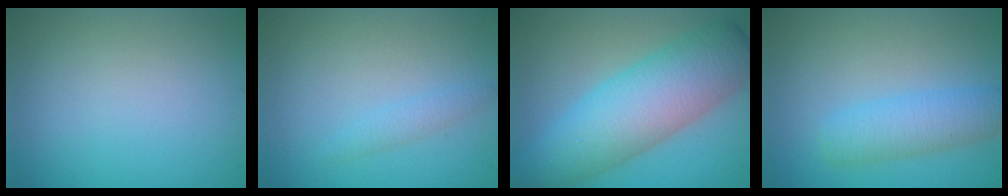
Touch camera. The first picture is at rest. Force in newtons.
{"total": 1.2, "press": 1.2, "slide": 0.0}
{"total": 9.2, "press": 9.2, "slide": 0.1}
{"total": 3.7, "press": 3.7, "slide": 0.2}